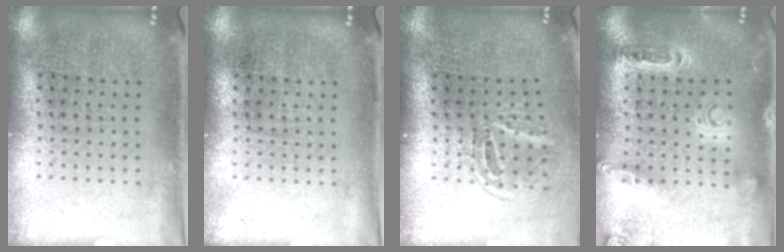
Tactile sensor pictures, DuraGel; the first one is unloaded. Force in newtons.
{"total": 0.0}
{"total": 1.6, "press": 1.0, "slide": 1.3}
{"total": 0.9, "press": 0.9, "slide": 0.2}